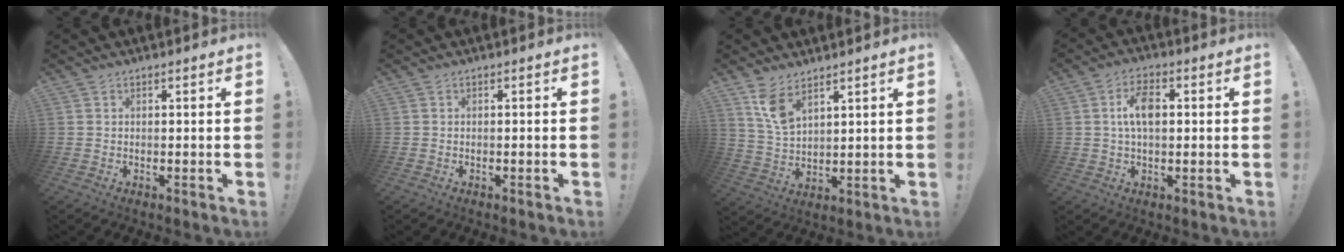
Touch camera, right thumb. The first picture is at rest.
{"total": 0.7, "force": [-0.4, -0.5, 0.3], "torque": [-0.005, -0.003, -0.007]}
{"total": 8.0, "force": [5.6, 3.2, 4.7], "torque": [-0.084, -0.029, 0.105]}
{"total": 7.7, "force": [1.1, 4.0, 6.5], "torque": [-0.106, 0.004, 0.015]}